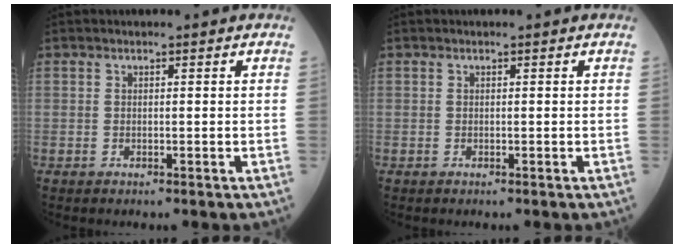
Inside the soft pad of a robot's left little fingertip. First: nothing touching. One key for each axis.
{"total": 0.0}